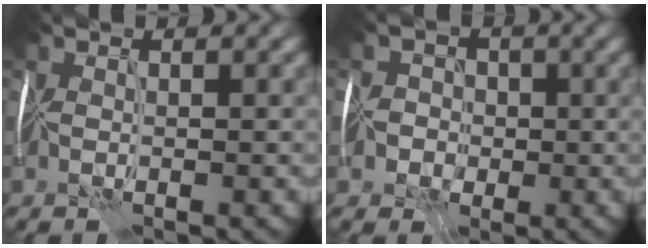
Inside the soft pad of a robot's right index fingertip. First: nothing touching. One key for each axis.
{"total": 3.2, "fx": -1.7, "fy": 2.8, "fz": 0.2, "tx": 0.034, "ty": 0.009, "tz": -0.047}